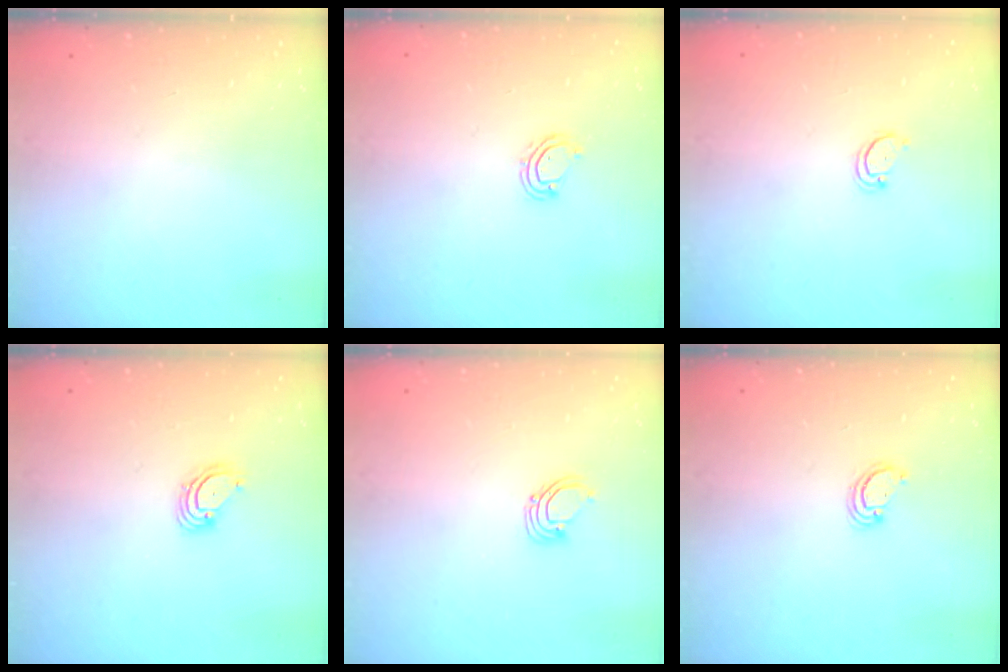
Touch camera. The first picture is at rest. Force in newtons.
{"total": 5.0, "press": 5.0, "slide": 0.3}
{"total": 2.2, "press": 2.2, "slide": 0.4}
{"total": 3.6, "press": 3.6, "slide": 0.3}
{"total": 2.9, "press": 2.9, "slide": 0.3}
{"total": 2.3, "press": 2.3, "slide": 0.2}